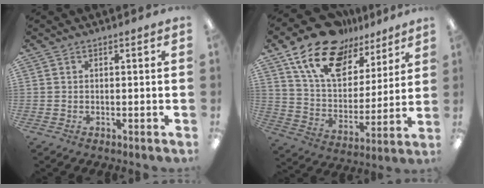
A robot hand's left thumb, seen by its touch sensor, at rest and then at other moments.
{"total": 18.9, "force": [13.0, 10.2, 9.3], "torque": [-0.178, -0.068, 0.235]}